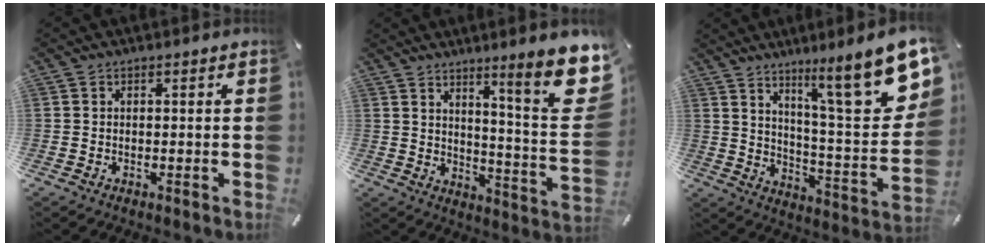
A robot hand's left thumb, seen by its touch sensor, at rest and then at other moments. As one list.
[{"total": 14.3, "force": [8.5, 2.0, 11.3], "torque": [-0.157, -0.073, 0.130]}, {"total": 19.1, "force": [12.2, 3.7, 14.2], "torque": [-0.203, -0.103, 0.184]}]